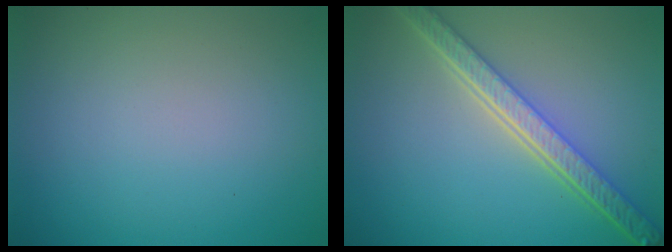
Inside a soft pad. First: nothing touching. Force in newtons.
{"total": 5.7, "press": 4.4, "slide": 3.7}